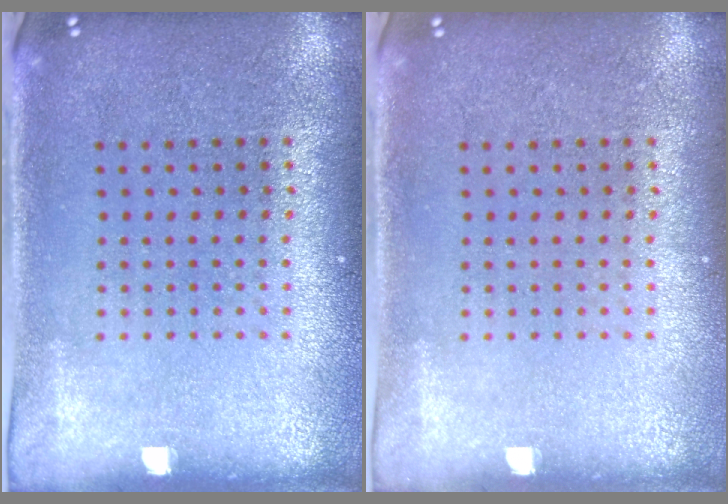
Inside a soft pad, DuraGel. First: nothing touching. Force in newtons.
{"total": 0.0}